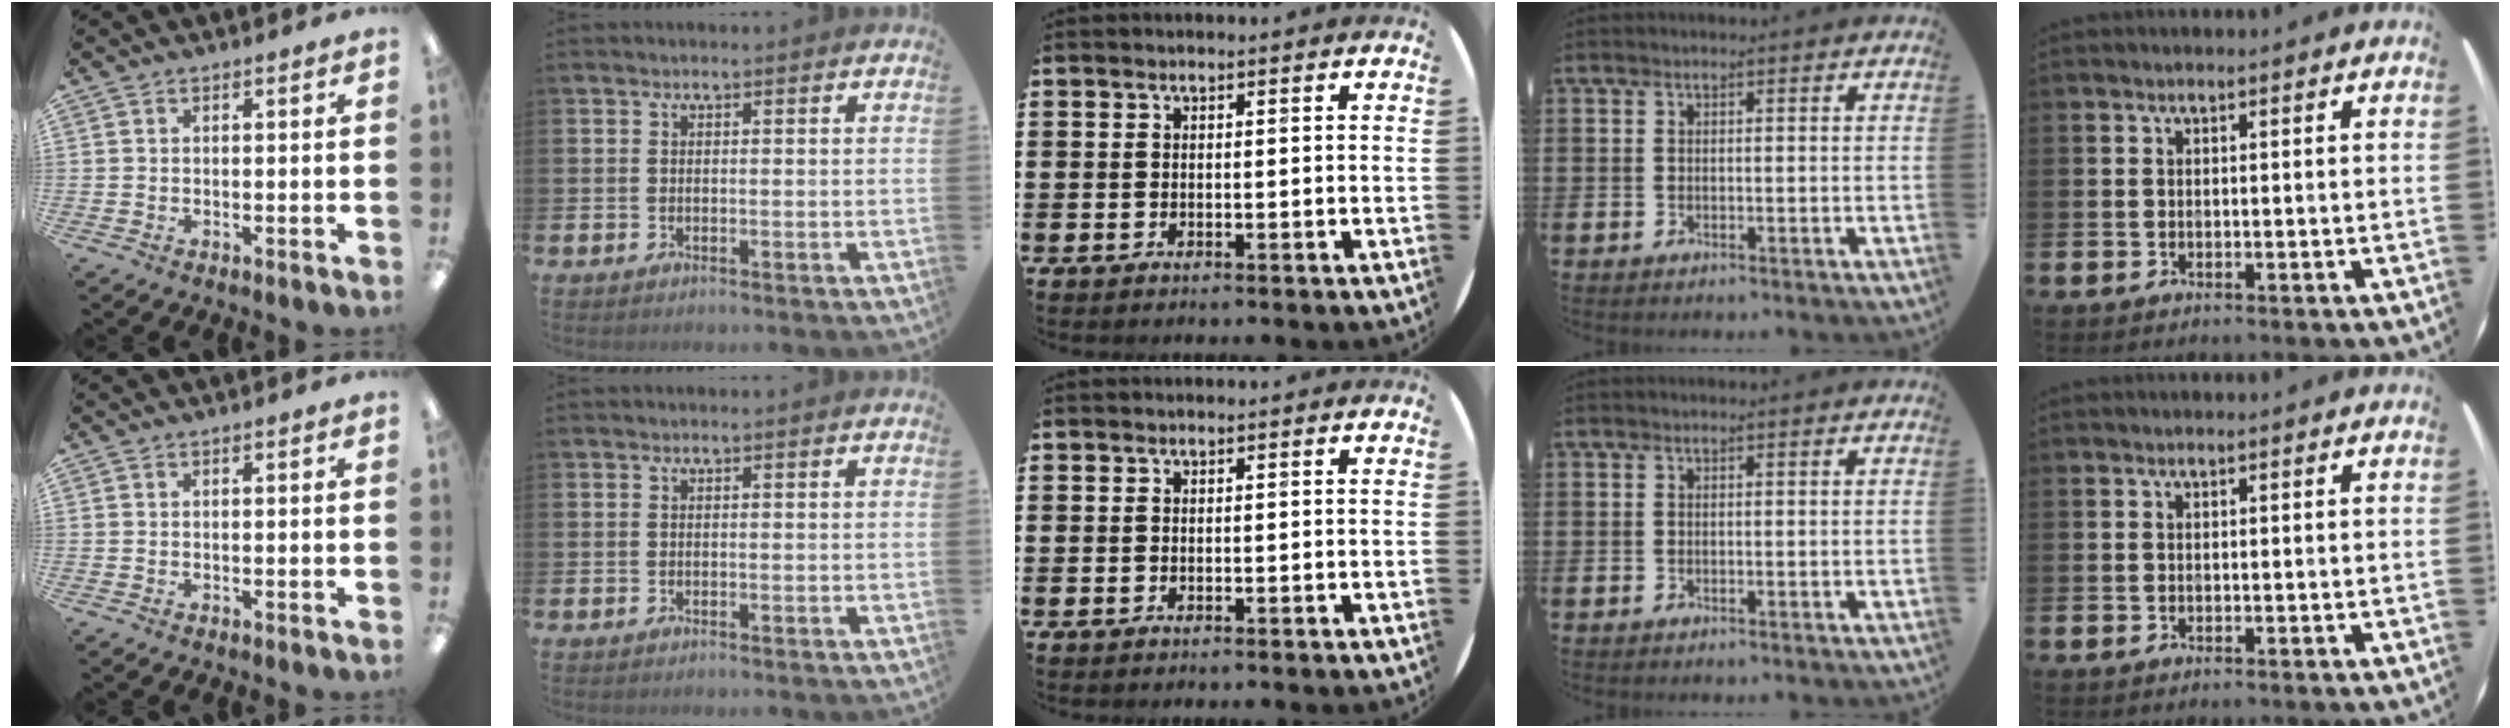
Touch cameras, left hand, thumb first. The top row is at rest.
{}